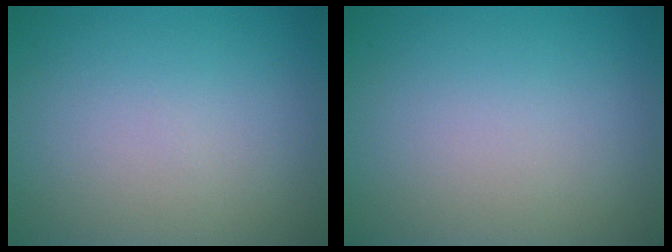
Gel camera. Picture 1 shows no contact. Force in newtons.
{"total": 0.0}